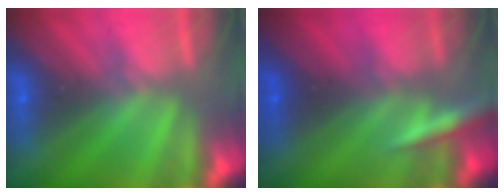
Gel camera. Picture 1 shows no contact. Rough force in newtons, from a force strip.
{"total": 2.9}